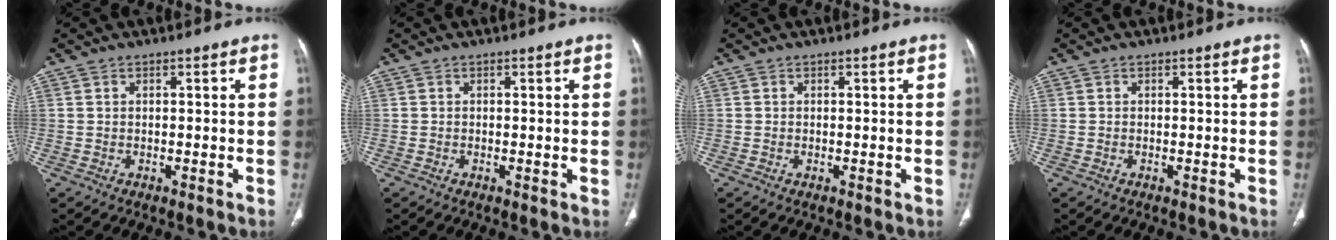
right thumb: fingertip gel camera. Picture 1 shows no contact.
{"total": 0.0}
{"total": 0.0}
{"total": 0.0}